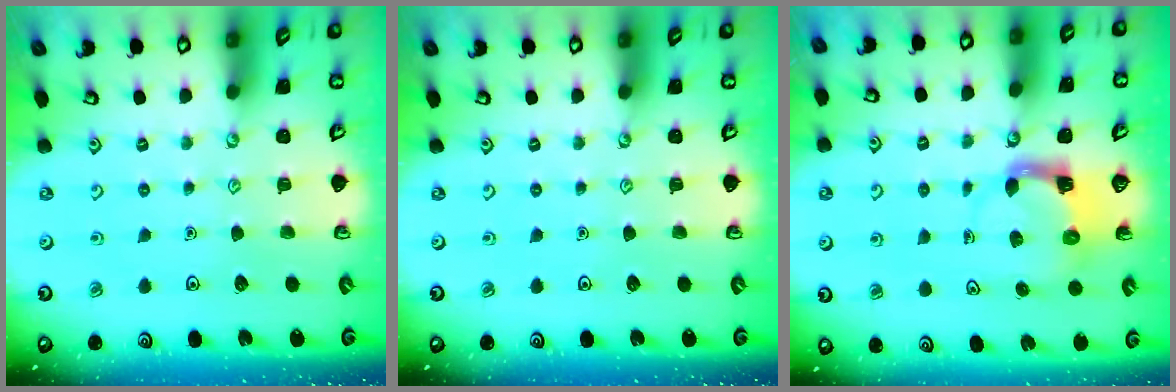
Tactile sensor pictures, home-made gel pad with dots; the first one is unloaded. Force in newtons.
{"total": 0.0}
{"total": 3.5, "press": 3.5, "slide": 0.5}